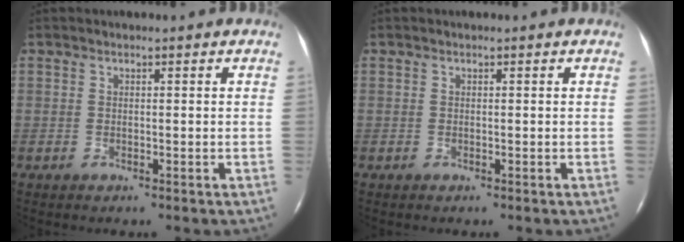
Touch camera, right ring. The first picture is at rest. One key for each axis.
{"total": 0.0}